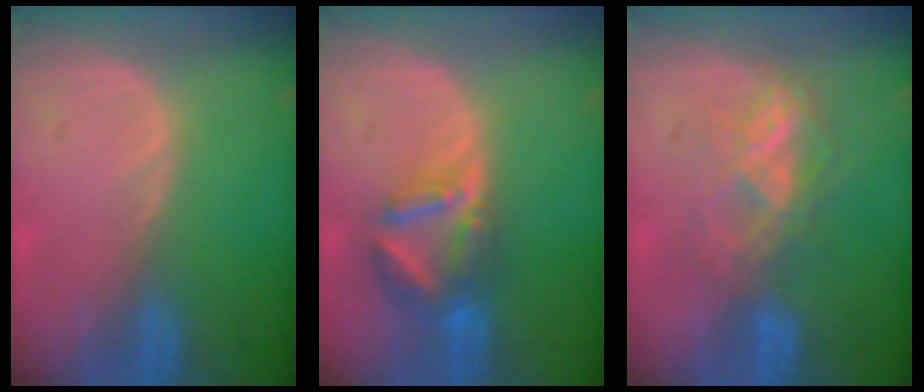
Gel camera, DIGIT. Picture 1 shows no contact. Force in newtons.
{"total": 7.1, "press": 6.2, "slide": 3.6}
{"total": 5.8, "press": 5.7, "slide": 1.3}